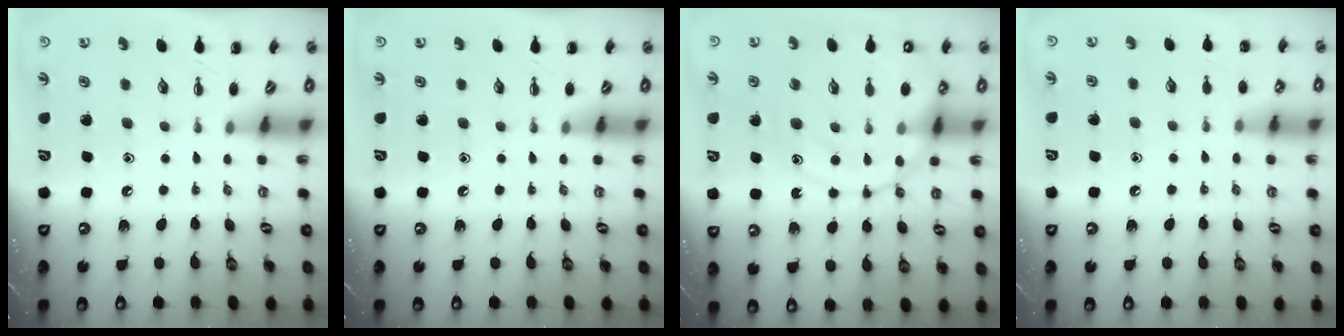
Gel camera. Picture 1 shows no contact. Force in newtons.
{"total": 0.0}
{"total": 16.5, "press": 16.3, "slide": 2.6}
{"total": 6.5, "press": 6.1, "slide": 2.2}